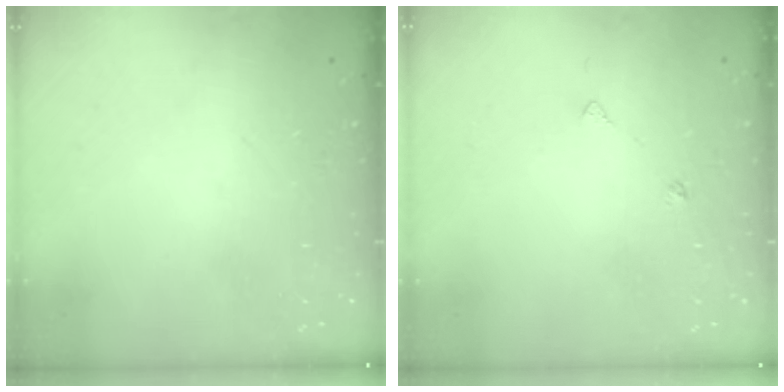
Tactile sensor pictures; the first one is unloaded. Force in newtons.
{"total": 4.4, "press": 4.3, "slide": 1.0}